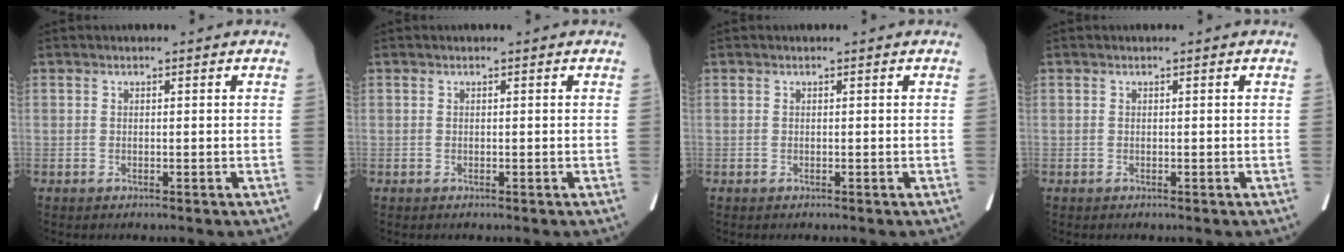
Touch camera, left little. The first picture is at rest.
{"total": 0.0}
{"total": 0.0}
{"total": 0.0}